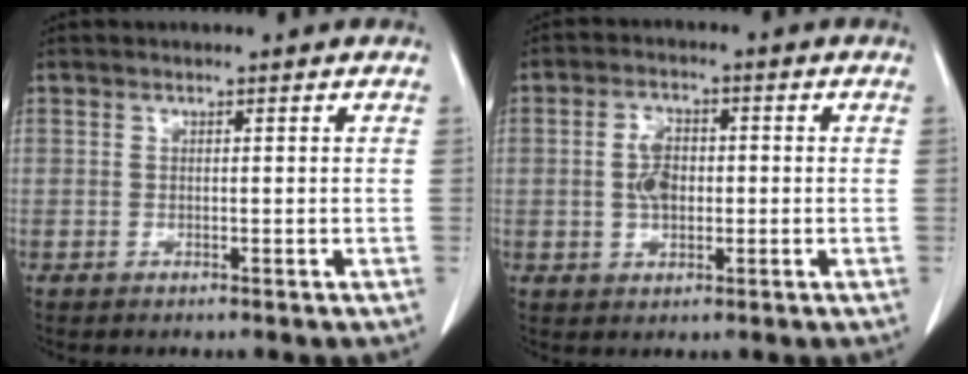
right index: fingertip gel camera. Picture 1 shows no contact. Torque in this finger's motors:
{"motor_torque": [0.16, 0.03, 0.08, 0.05]}